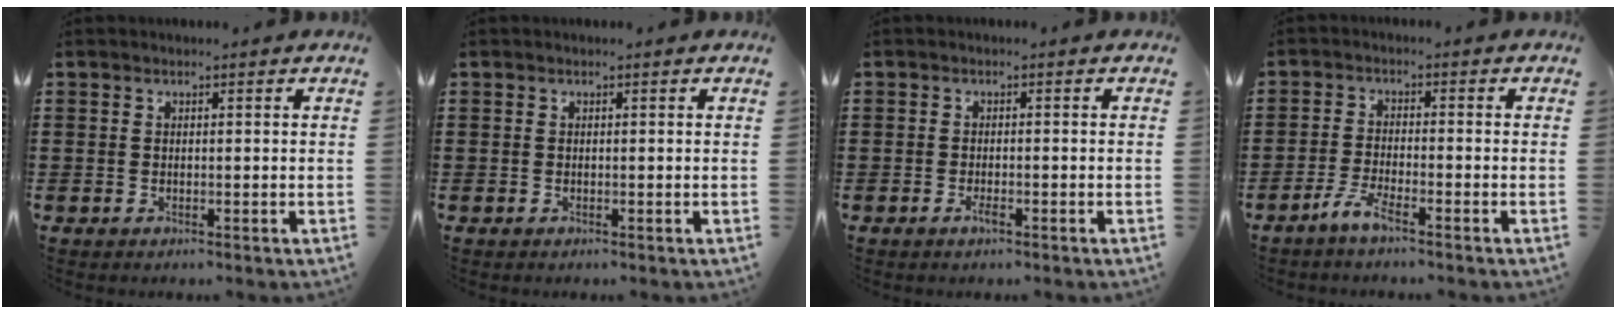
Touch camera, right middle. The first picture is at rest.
{"total": 0.0}
{"total": 2.5, "force": [-1.5, 0.7, 1.9], "torque": [-0.048, -0.004, -0.031]}
{"total": 3.6, "force": [-2.6, 0.5, 2.4], "torque": [-0.061, -0.003, -0.057]}